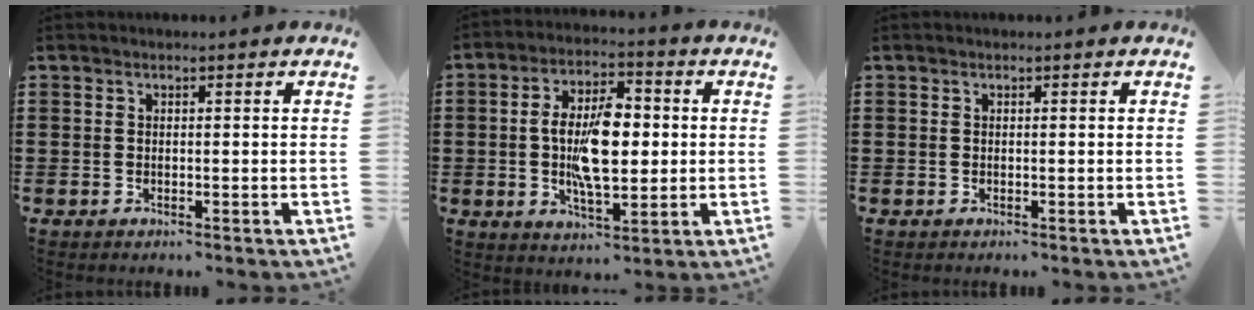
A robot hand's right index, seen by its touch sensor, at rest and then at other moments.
{"total": 10.0, "force": [-0.2, 4.5, 9.0], "torque": [-0.183, 0.002, -0.012]}
{"total": 0.0}